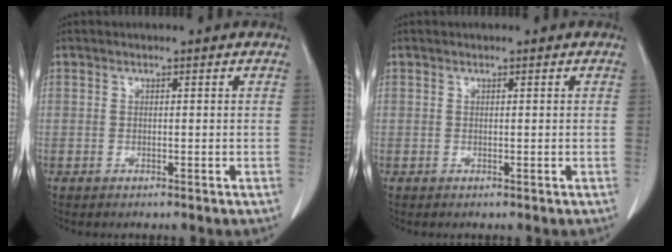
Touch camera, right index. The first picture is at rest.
{"total": 0.0}